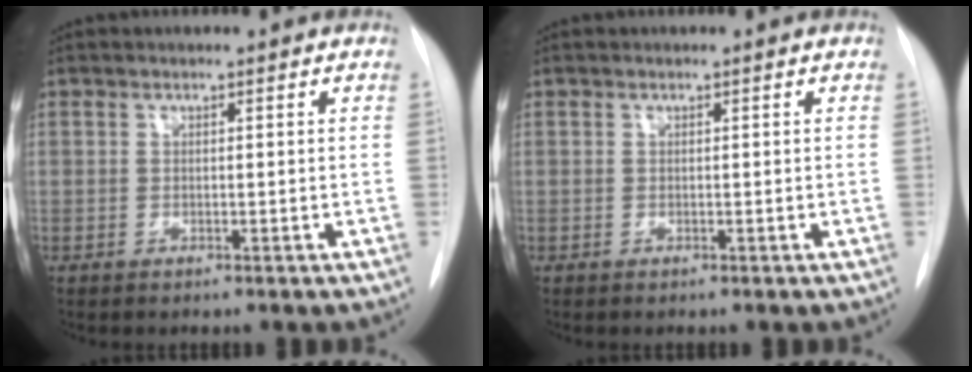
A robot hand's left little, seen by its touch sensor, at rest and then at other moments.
{"total": 0.0}